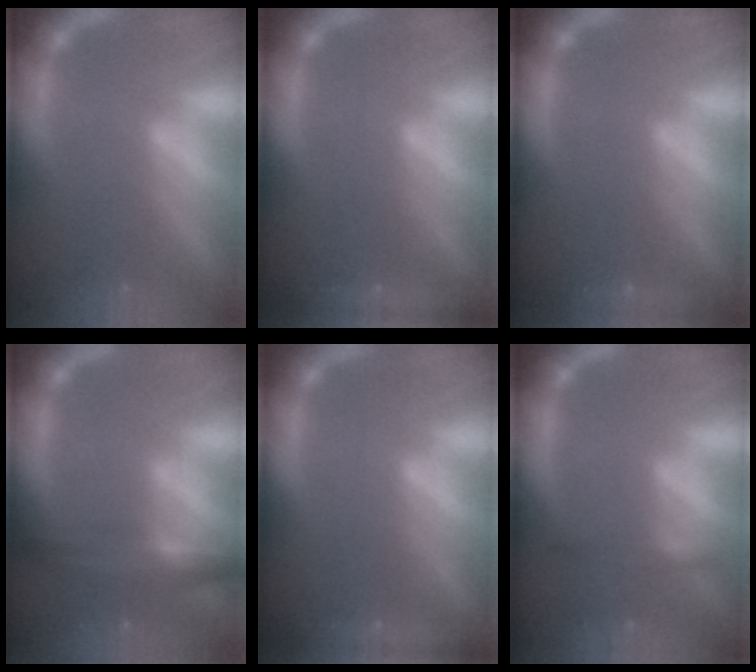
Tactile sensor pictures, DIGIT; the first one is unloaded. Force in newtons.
{"total": 2.4}
{"total": 1.4}
{"total": 5.0}
{"total": 2.4}
{"total": 1.9}